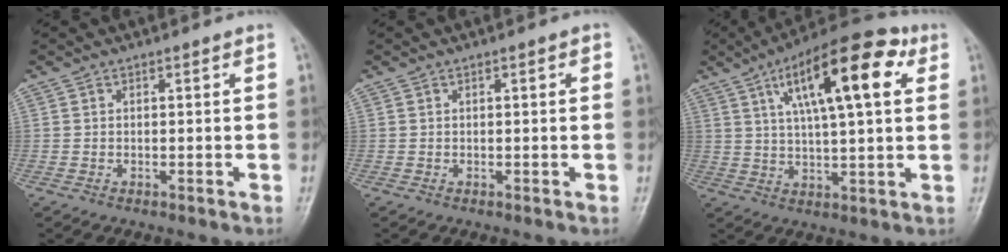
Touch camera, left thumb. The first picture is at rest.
{"total": 0.9, "force": [0.2, 0.3, 0.8], "torque": [-0.012, 0.002, 0.001]}
{"total": 18.0, "force": [6.9, 5.9, 15.6], "torque": [-0.224, 0.003, 0.102]}